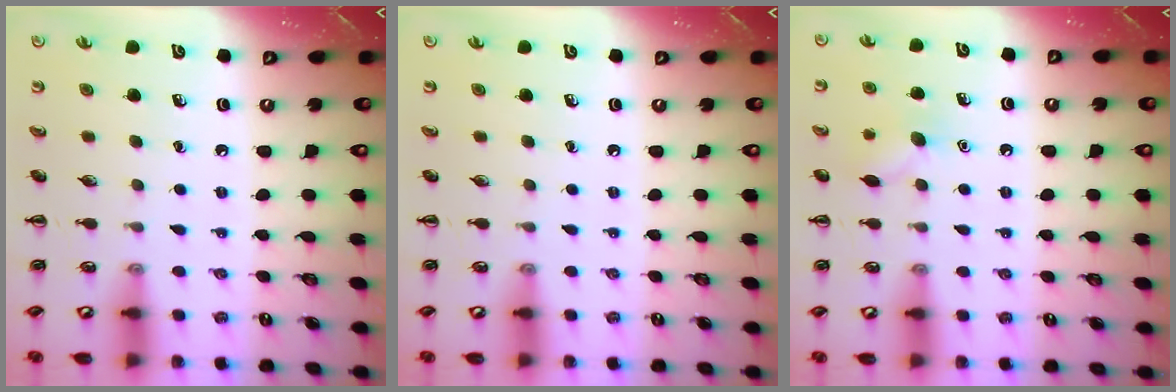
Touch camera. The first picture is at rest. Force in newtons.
{"total": 0.0}
{"total": 7.1, "press": 6.9, "slide": 1.4}